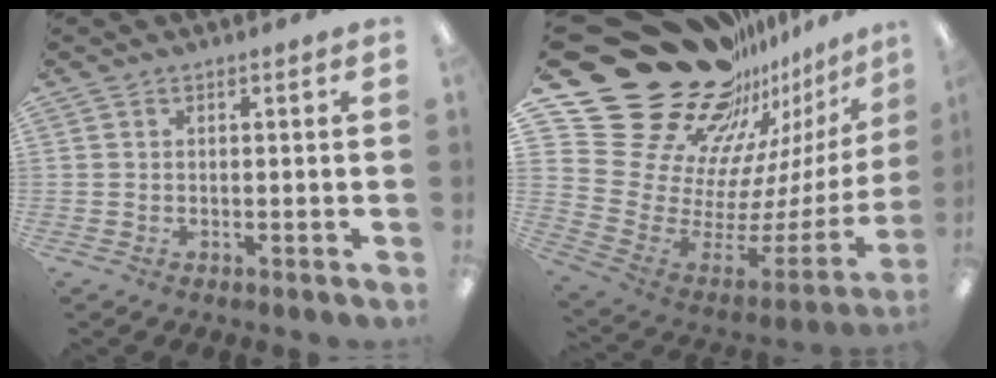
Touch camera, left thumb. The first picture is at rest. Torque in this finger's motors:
{"motor_torque": [0.27, 0.24, 0.61, -2.16, 0.05]}